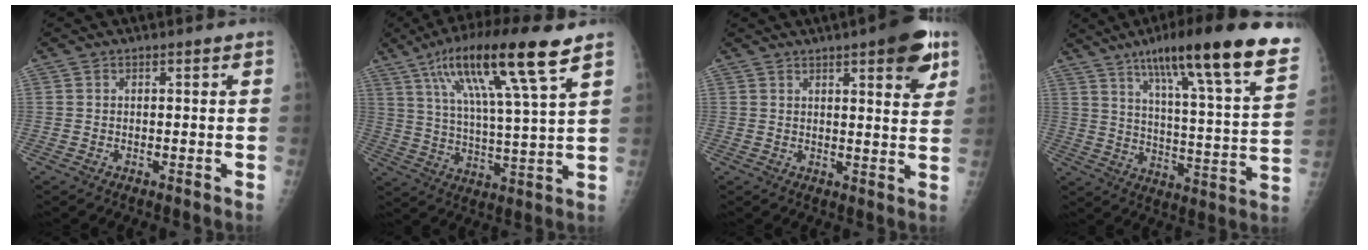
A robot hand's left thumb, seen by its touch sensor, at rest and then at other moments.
{"total": 18.0, "force": [9.8, 2.1, 15.0], "torque": [-0.262, -0.025, 0.172]}
{"total": 9.7, "force": [5.2, 2.7, 7.7], "torque": [-0.077, -0.019, 0.060]}
{"total": 25.1, "force": [15.7, 3.3, 19.3], "torque": [-0.273, -0.041, 0.230]}